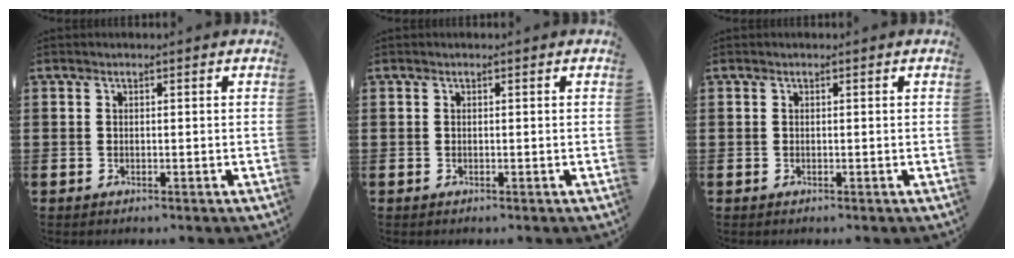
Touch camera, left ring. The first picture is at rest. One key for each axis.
{"total": 0.0}
{"total": 0.0}